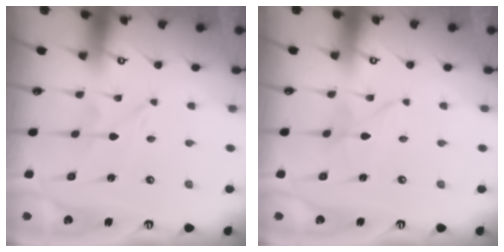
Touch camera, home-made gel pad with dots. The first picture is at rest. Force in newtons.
{"total": 1.2, "press": 1.1, "slide": 0.2}